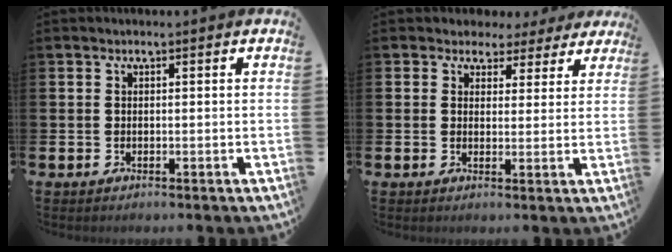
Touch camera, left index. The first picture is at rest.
{"total": 3.5, "force": [2.7, 2.2, 0.1], "torque": [-0.008, -0.015, 0.043]}